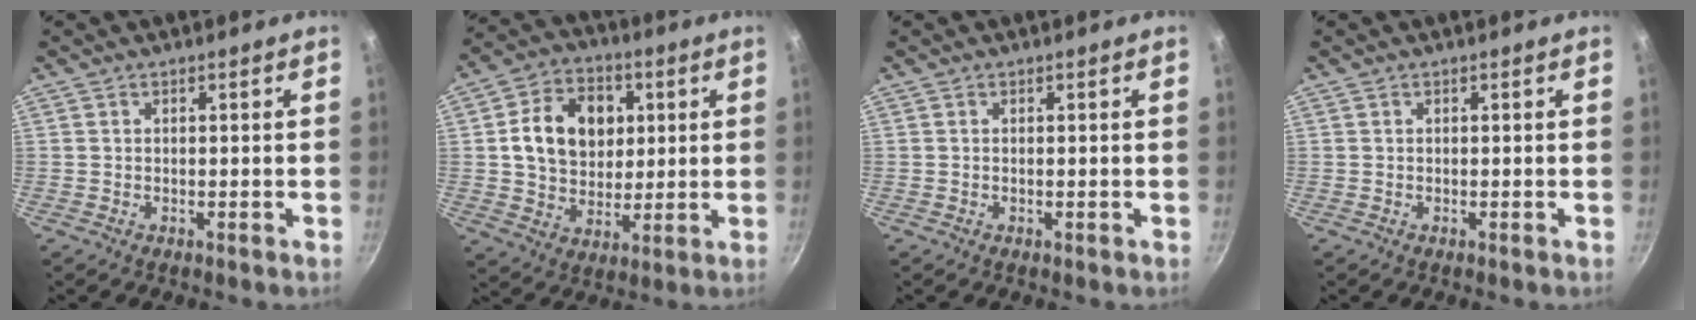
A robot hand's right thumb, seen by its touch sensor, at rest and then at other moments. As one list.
[{"total": 14.5, "force": [2.8, 11.3, 8.6], "torque": [-0.113, 0.005, 0.043]}, {"total": 0.0}, {"total": 0.0}]